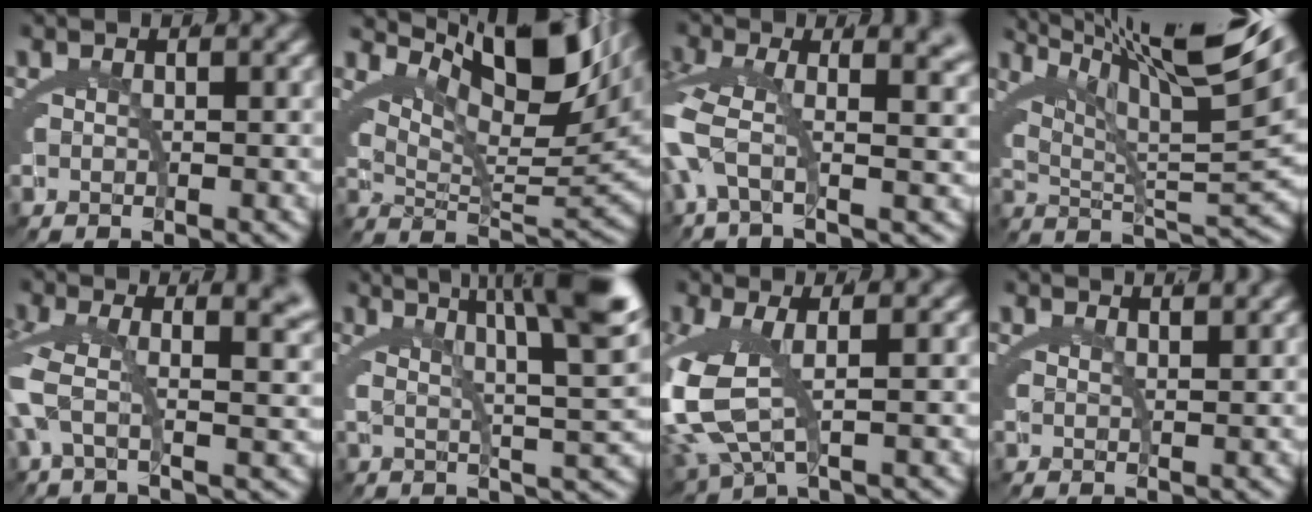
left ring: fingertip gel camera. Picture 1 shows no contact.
{"total": 11.5, "force": [5.9, 4.1, 8.9], "torque": [-0.120, 0.019, 0.087]}
{"total": 5.4, "force": [0.9, 1.6, 5.1], "torque": [-0.116, -0.017, 0.021]}
{"total": 12.6, "force": [6.8, 3.3, 10.1], "torque": [-0.132, 0.021, 0.097]}
{"total": 7.0, "force": [2.3, 1.9, 6.3], "torque": [-0.112, -0.002, 0.034]}
{"total": 11.5, "force": [5.0, 3.5, 9.8], "torque": [-0.115, 0.019, 0.065]}
{"total": 6.3, "force": [0.0, 3.2, 5.5], "torque": [-0.153, -0.026, 0.020]}
{"total": 2.0, "force": [1.7, -0.5, 0.9], "torque": [-0.014, -0.001, 0.029]}